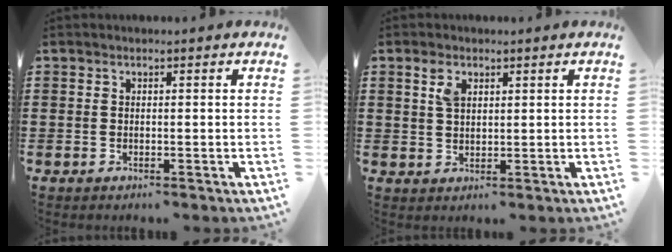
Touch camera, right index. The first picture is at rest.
{"total": 2.9, "force": [1.4, 1.5, 2.0], "torque": [-0.046, 0.005, 0.026]}